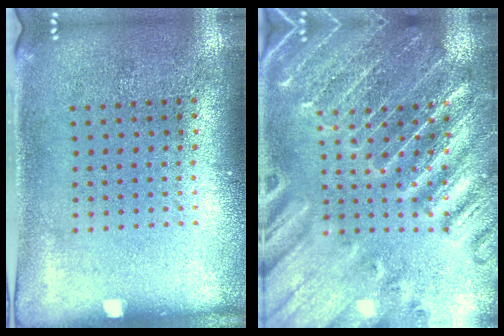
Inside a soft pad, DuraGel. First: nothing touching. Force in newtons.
{"total": 3.6, "press": 3.5, "slide": 1.0}